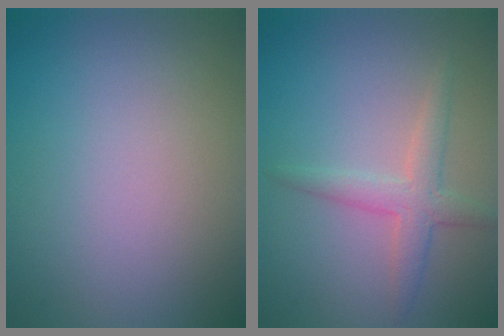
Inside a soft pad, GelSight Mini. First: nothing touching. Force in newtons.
{"total": 2.6, "press": 2.6, "slide": 0.1}